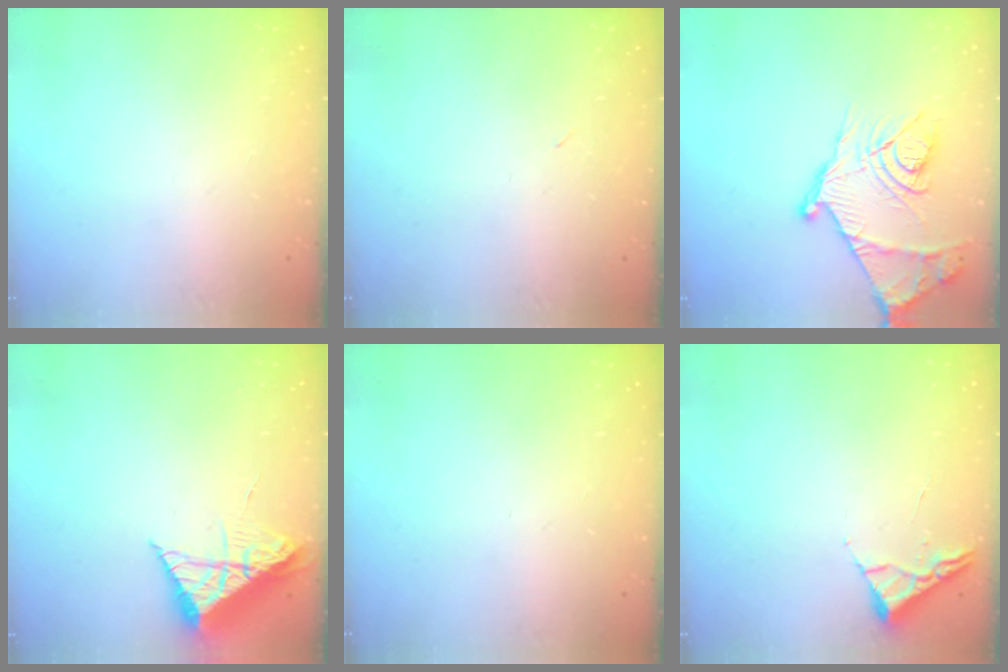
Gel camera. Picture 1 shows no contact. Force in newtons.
{"total": 2.4, "press": 2.3, "slide": 0.8}
{"total": 18.9, "press": 18.8, "slide": 1.6}
{"total": 9.4, "press": 9.4, "slide": 0.5}
{"total": 0.0}
{"total": 3.1, "press": 3.0, "slide": 0.4}